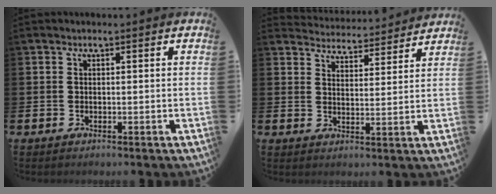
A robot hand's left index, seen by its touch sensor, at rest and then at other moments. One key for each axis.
{"total": 4.4, "fx": 4.4, "fy": 0.5, "fz": -0.3, "tx": -0.011, "ty": -0.040, "tz": 0.074}